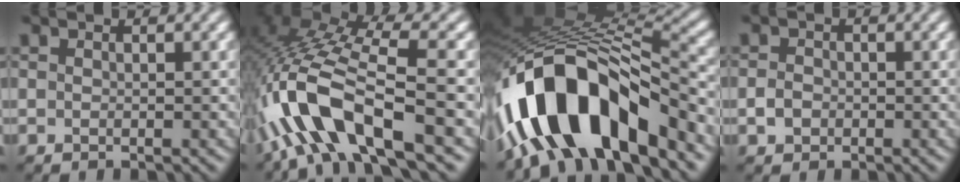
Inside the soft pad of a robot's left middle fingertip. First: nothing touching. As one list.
[{"total": 10.7, "force": [-4.5, 3.1, 9.2], "torque": [-0.191, 0.018, -0.089]}, {"total": 14.5, "force": [-6.8, 5.9, 11.4], "torque": [-0.185, 0.016, -0.115]}, {"total": 1.4, "force": [-0.9, 1.0, 0.4], "torque": [-0.004, -0.002, -0.018]}]